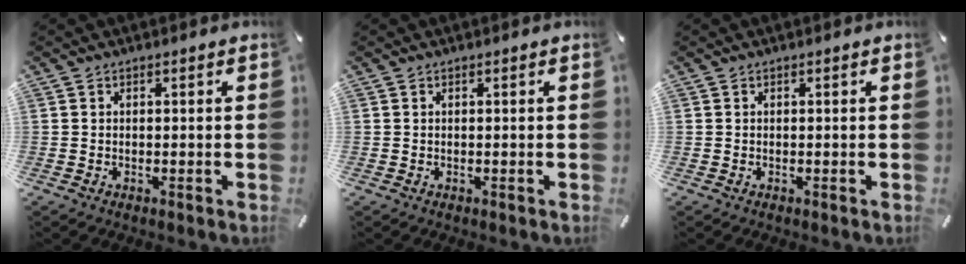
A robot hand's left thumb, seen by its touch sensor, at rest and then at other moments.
{"total": 0.0}
{"total": 0.0}